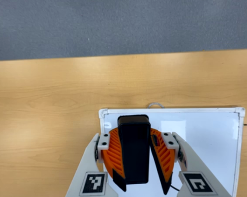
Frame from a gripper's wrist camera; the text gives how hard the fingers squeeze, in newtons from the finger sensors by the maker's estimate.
{"total": 10.3, "left": 10.2, "right": 10.4}